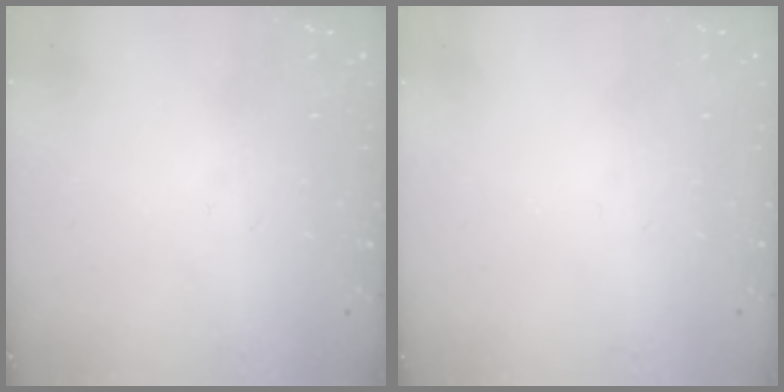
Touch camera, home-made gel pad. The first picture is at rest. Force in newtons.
{"total": 0.0}